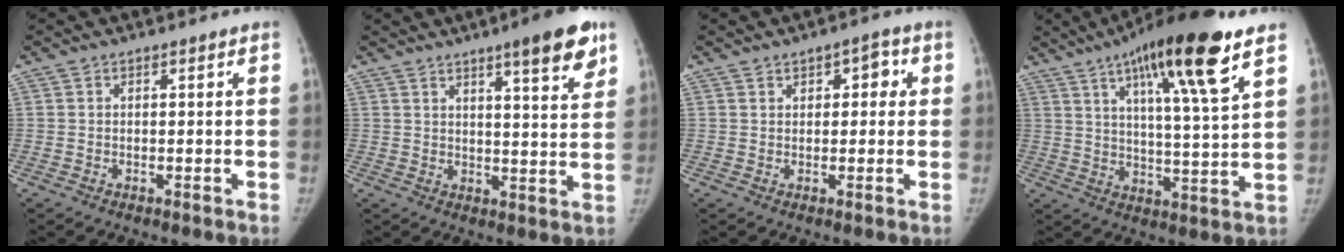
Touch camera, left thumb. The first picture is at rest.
{"total": 10.8, "force": [6.6, 2.0, 8.3], "torque": [-0.093, -0.033, 0.087]}
{"total": 3.9, "force": [1.4, 2.4, 2.8], "torque": [-0.013, 0.002, 0.013]}
{"total": 19.3, "force": [10.9, 2.9, 15.7], "torque": [-0.238, -0.039, 0.173]}